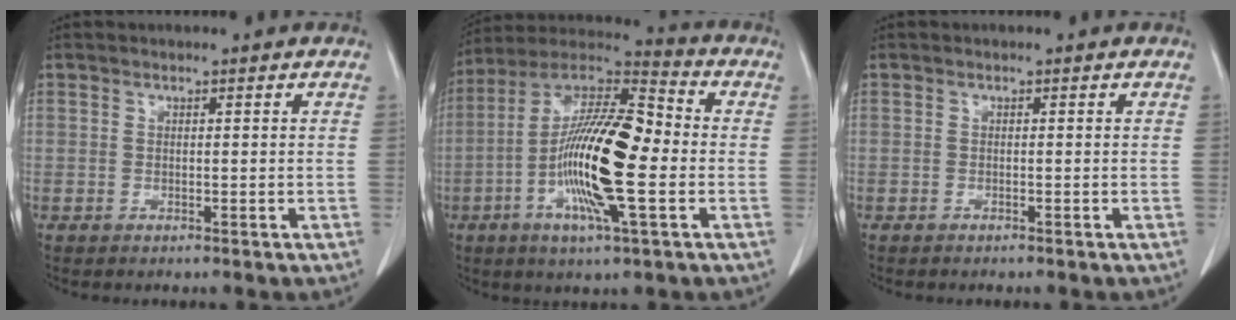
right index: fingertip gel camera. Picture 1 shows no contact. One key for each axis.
{"total": 18.1, "fx": -3.0, "fy": 3.0, "fz": 17.6, "tx": -0.336, "ty": 0.006, "tz": -0.062}
{"total": 0.0}